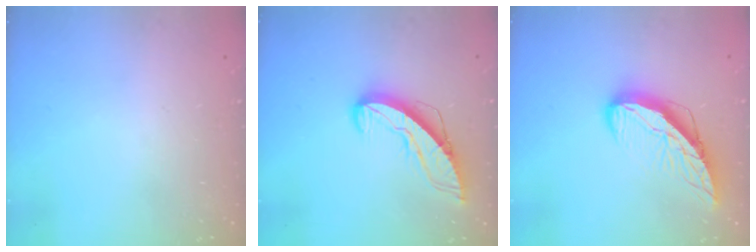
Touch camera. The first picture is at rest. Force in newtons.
{"total": 9.0, "press": 9.0, "slide": 0.9}
{"total": 10.8, "press": 10.8, "slide": 1.0}